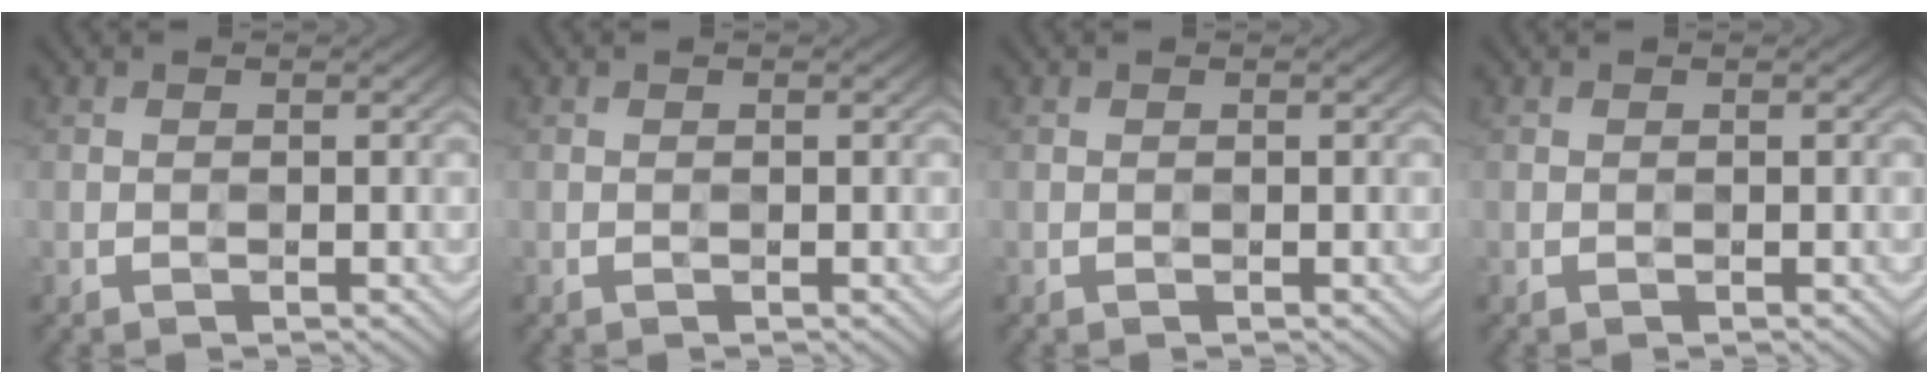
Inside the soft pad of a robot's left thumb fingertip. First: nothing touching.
{"total": 0.0}
{"total": 0.0}
{"total": 0.0}